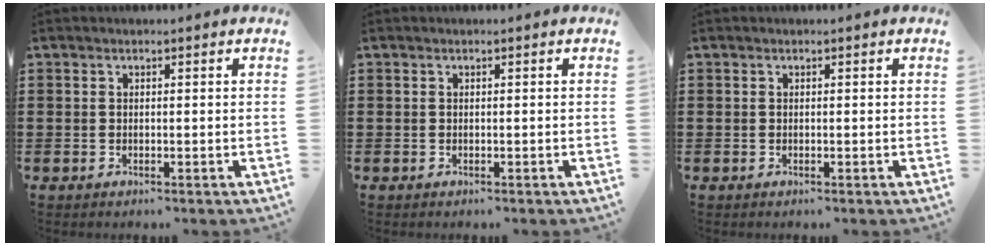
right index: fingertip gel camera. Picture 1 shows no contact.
{"total": 0.0}
{"total": 0.0}